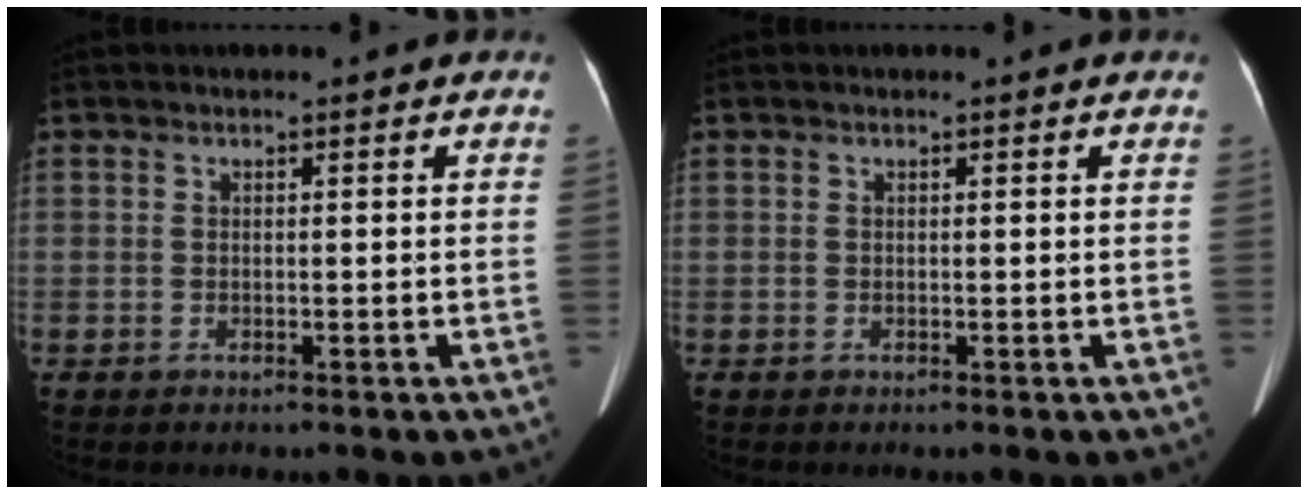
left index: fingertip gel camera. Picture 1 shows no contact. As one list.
[{"total": 0.0}]